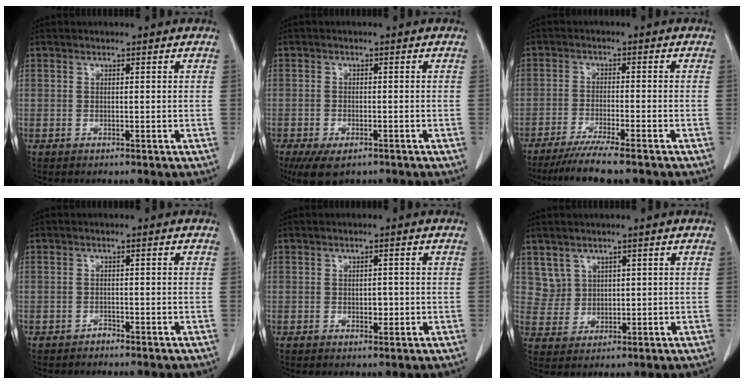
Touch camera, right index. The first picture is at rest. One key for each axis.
{"total": 6.2, "fx": -4.3, "fy": 2.6, "fz": 3.7, "tx": -0.061, "ty": -0.009, "tz": -0.067}
{"total": 8.4, "fx": -6.9, "fy": -0.5, "fz": 4.7, "tx": -0.069, "ty": -0.022, "tz": -0.110}
{"total": 0.9, "fx": -0.8, "fy": 0.3, "fz": 0.1, "tx": 0.000, "ty": 0.001, "tz": -0.016}
{"total": 2.0, "fx": -0.4, "fy": 1.3, "fz": 1.5, "tx": -0.020, "ty": 0.003, "tz": 0.000}
{"total": 4.0, "fx": 2.0, "fy": 3.4, "fz": -0.2, "tx": 0.010, "ty": 0.009, "tz": 0.045}